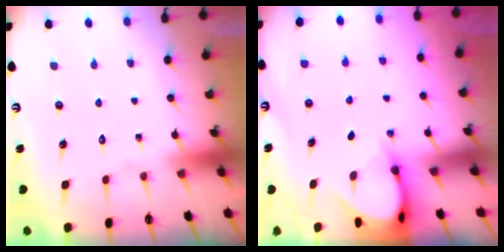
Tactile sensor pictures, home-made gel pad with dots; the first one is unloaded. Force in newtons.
{"total": 3.8, "press": 3.8, "slide": 0.3}